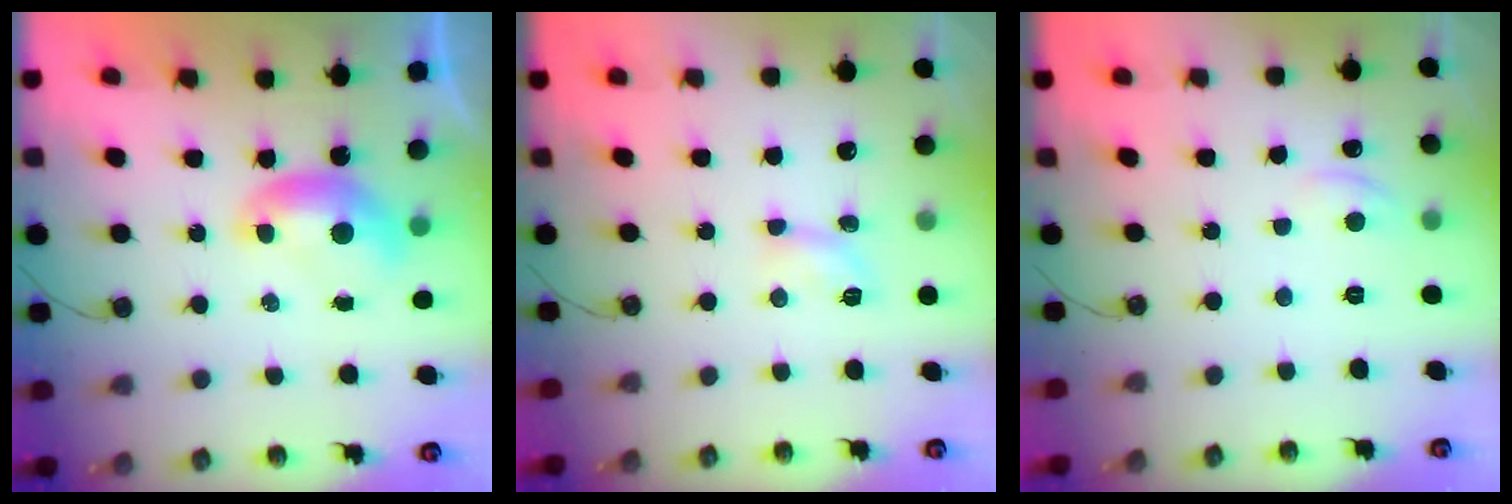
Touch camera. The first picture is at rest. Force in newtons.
{"total": 2.9, "press": 2.9, "slide": 0.5}
{"total": 1.7, "press": 1.7, "slide": 0.3}